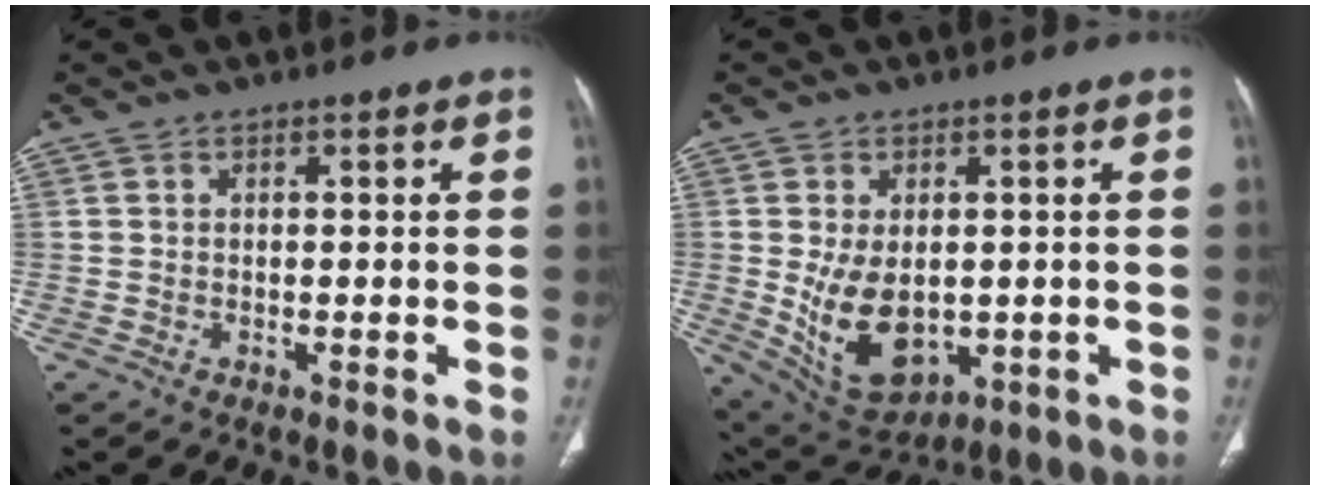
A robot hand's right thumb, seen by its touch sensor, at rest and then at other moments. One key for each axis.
{"total": 11.8, "fx": -1.1, "fy": 7.6, "fz": 8.9, "tx": -0.135, "ty": -0.011, "tz": 0.010}